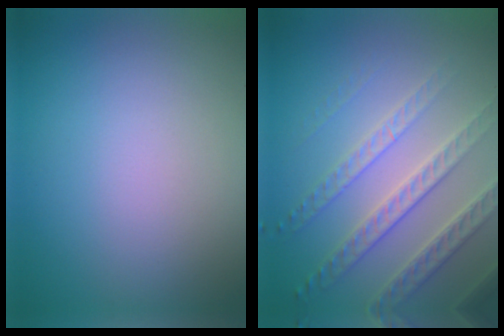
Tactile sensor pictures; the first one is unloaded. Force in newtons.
{"total": 5.3, "press": 4.2, "slide": 3.2}